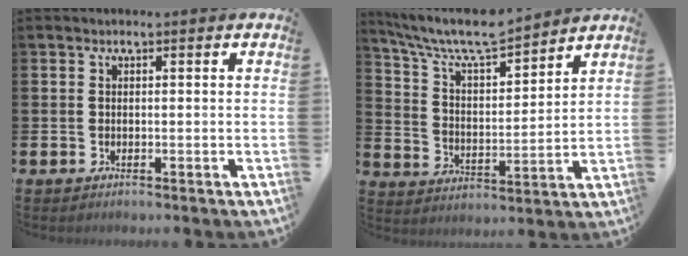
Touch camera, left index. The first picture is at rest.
{"total": 8.4, "force": [7.7, 1.3, 2.9], "torque": [-0.095, -0.048, 0.135]}